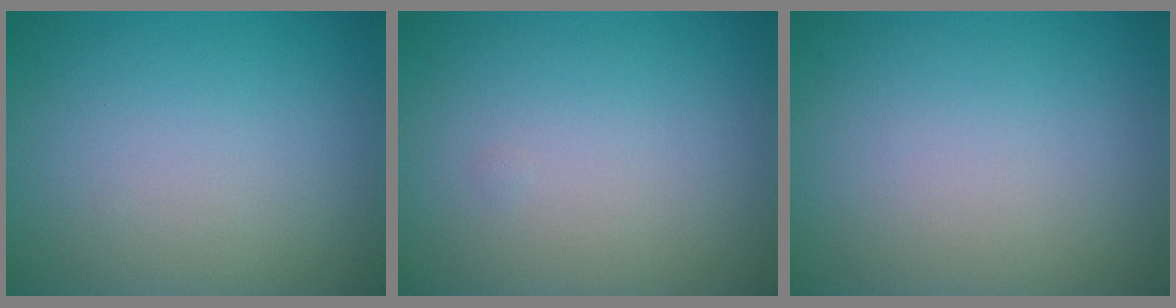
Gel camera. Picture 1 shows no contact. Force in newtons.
{"total": 0.0}
{"total": 0.0}